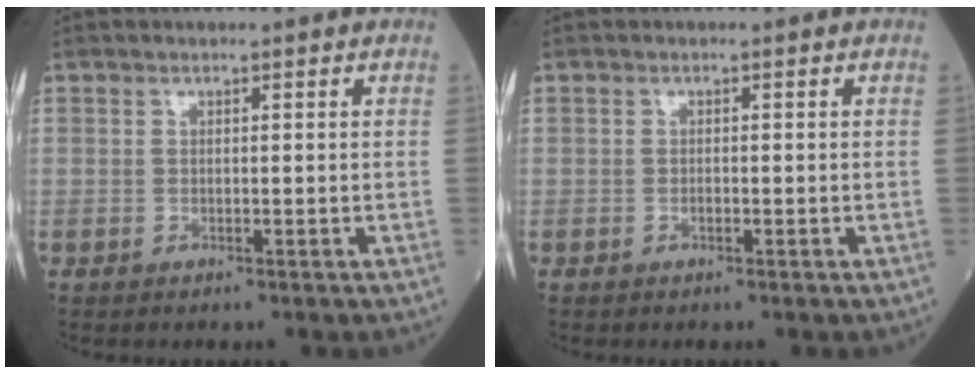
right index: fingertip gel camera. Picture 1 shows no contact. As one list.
[{"total": 0.6, "force": [-0.2, 0.2, 0.5], "torque": [-0.013, -0.001, -0.003]}]